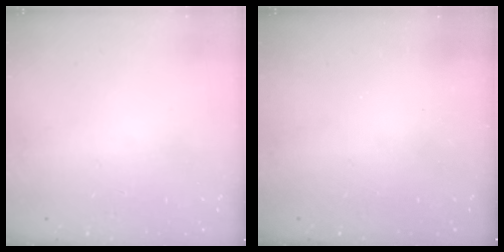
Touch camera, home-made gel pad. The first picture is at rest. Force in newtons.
{"total": 2.3, "press": 2.2, "slide": 0.8}